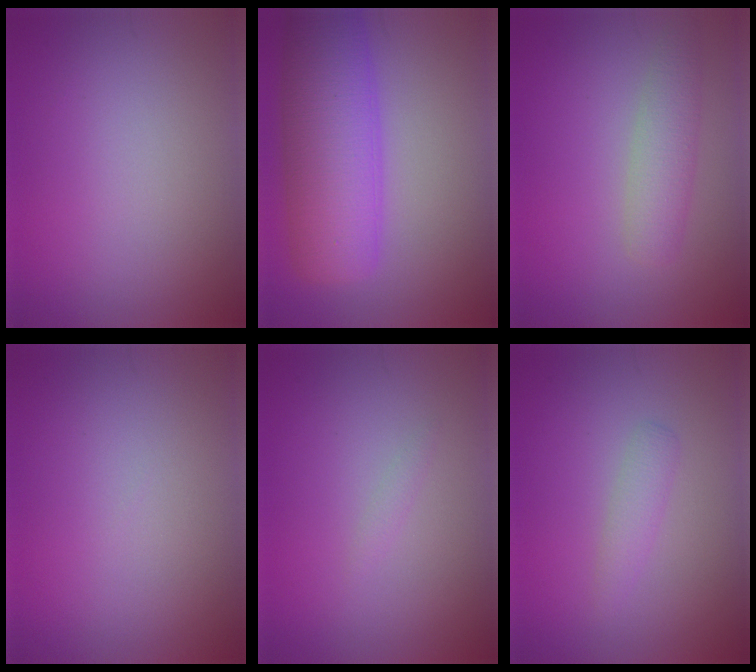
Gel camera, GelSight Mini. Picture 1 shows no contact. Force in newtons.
{"total": 9.5, "press": 9.5, "slide": 0.2}
{"total": 3.0, "press": 3.0, "slide": 0.1}
{"total": 0.0}
{"total": 0.5, "press": 0.5, "slide": 0.0}
{"total": 1.4, "press": 1.4, "slide": 0.0}